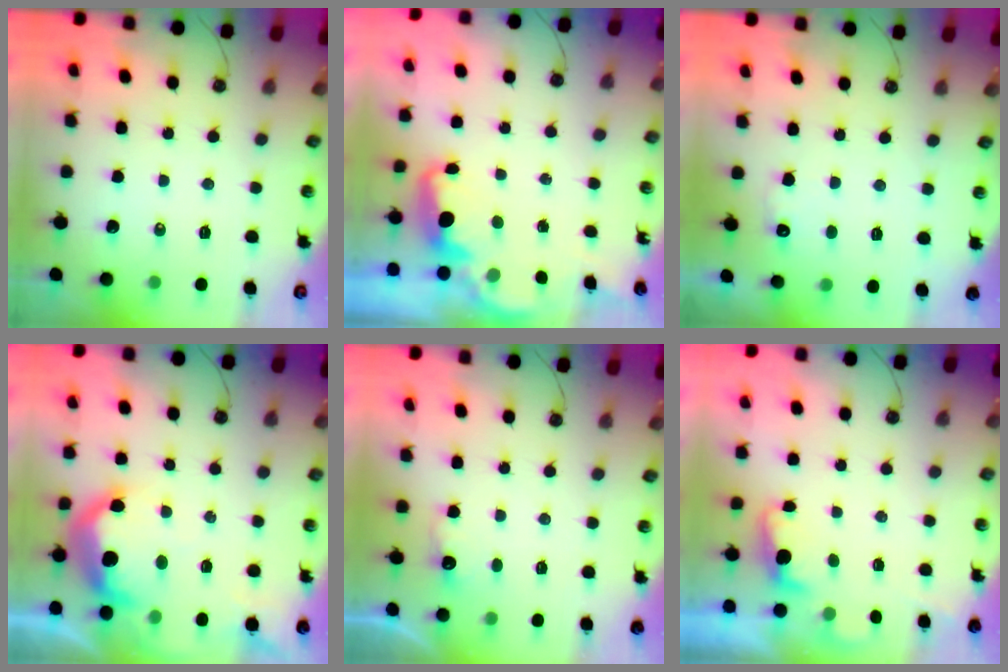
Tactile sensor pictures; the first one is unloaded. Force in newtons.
{"total": 2.5, "press": 2.4, "slide": 0.7}
{"total": 3.9, "press": 3.8, "slide": 1.1}
{"total": 19.2, "press": 19.1, "slide": 1.4}
{"total": 6.4, "press": 6.3, "slide": 0.7}
{"total": 0.9, "press": 0.6, "slide": 0.7}